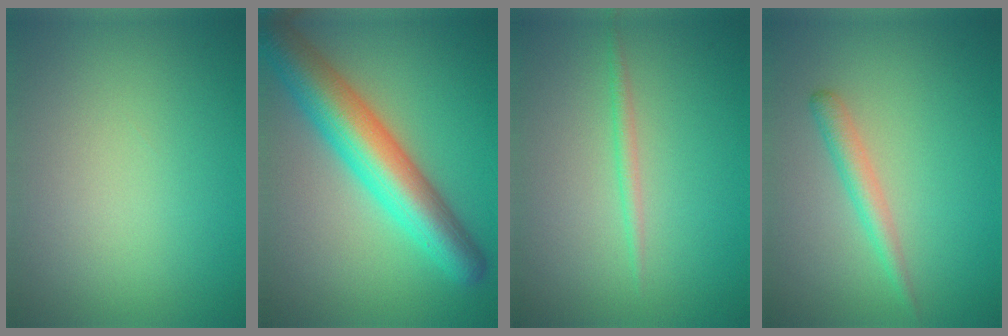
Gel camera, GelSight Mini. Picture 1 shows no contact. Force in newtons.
{"total": 8.2, "press": 8.2, "slide": 0.3}
{"total": 1.1, "press": 1.1, "slide": 0.1}
{"total": 2.0, "press": 2.0, "slide": 0.1}